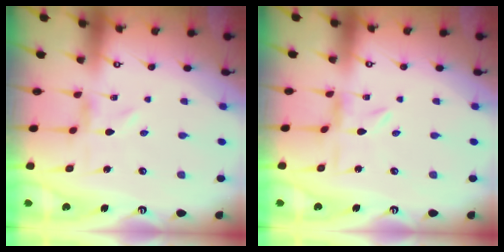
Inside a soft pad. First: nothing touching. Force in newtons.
{"total": 0.0}